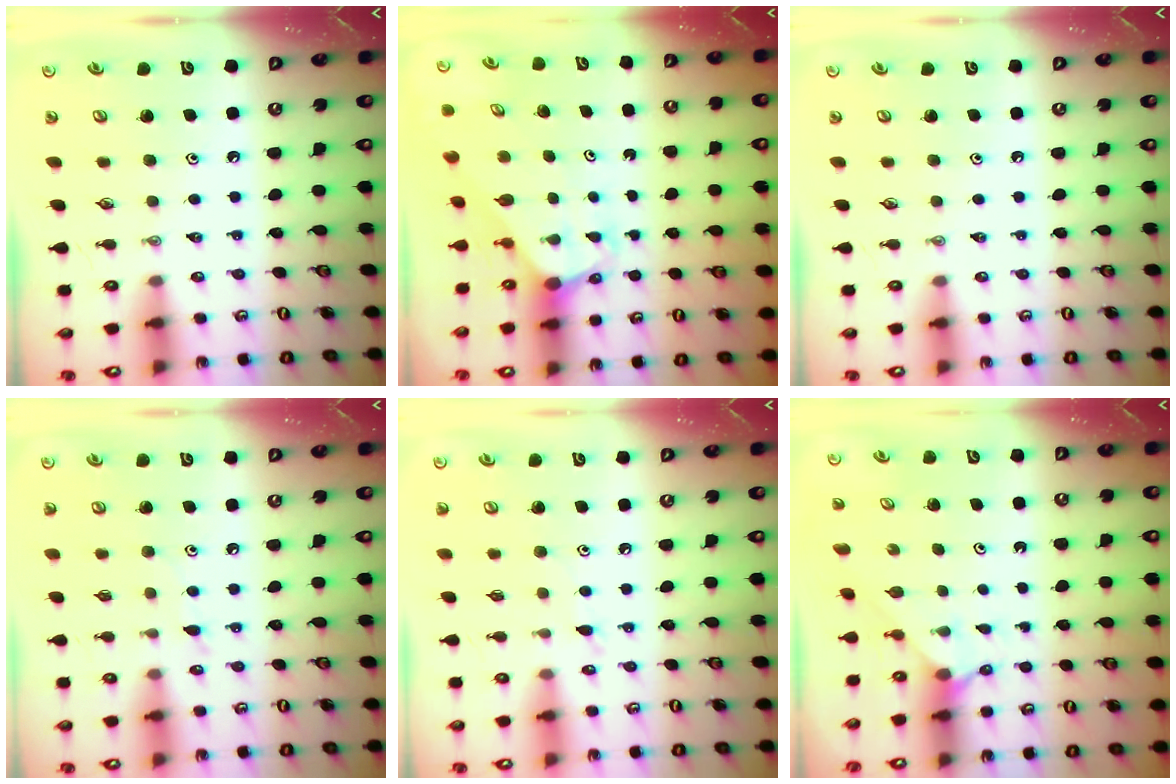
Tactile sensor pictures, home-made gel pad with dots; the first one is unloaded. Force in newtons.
{"total": 2.9, "press": 2.9, "slide": 0.1}
{"total": 0.0}
{"total": 5.4, "press": 5.3, "slide": 0.5}
{"total": 6.0, "press": 6.0, "slide": 0.7}
{"total": 2.4, "press": 2.4, "slide": 0.2}